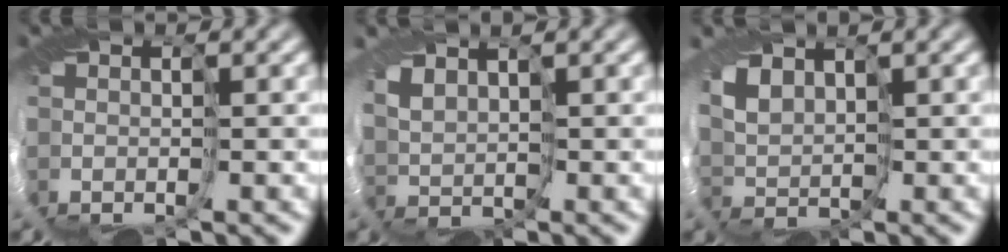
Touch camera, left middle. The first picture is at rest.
{"total": 1.8, "force": [1.6, 0.6, 0.5], "torque": [-0.023, 0.002, 0.030]}
{"total": 2.2, "force": [1.8, 1.0, 0.7], "torque": [-0.025, -0.001, 0.031]}